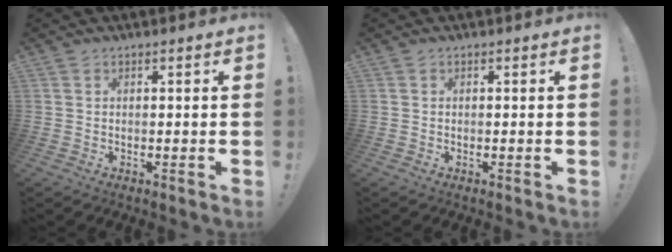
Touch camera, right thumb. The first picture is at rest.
{"total": 0.0}